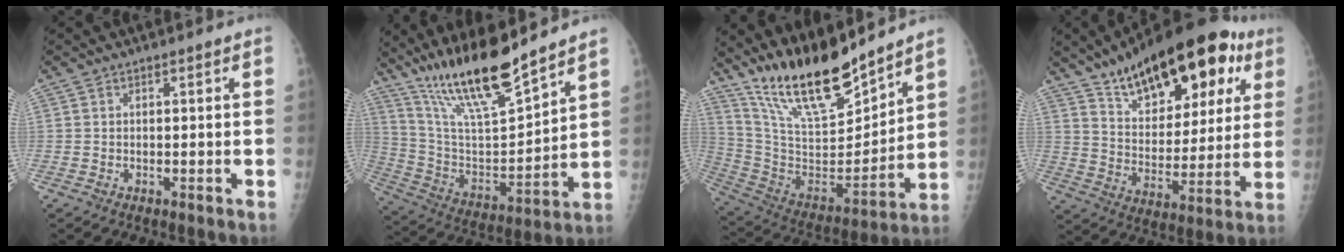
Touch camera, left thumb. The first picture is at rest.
{"total": 18.8, "force": [15.0, 2.5, 11.0], "torque": [-0.180, -0.076, 0.284]}
{"total": 20.6, "force": [17.0, 5.1, 10.5], "torque": [-0.151, -0.107, 0.315]}
{"total": 25.4, "force": [14.5, 12.0, 17.1], "torque": [-0.220, -0.025, 0.227]}